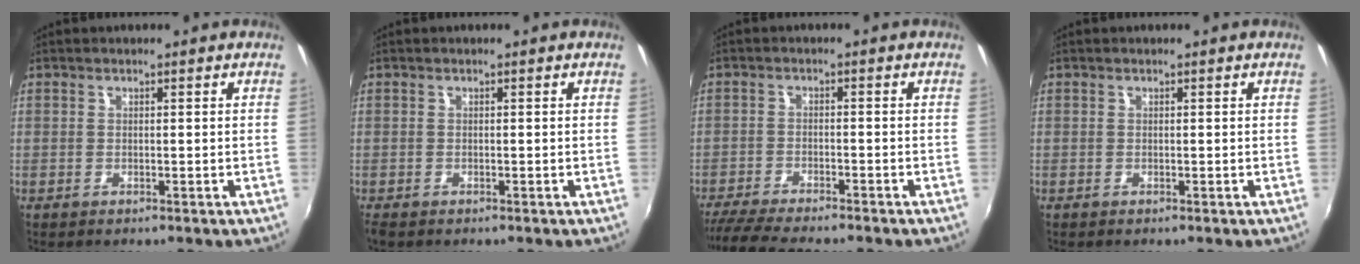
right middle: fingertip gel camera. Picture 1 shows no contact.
{"total": 0.9, "force": [-0.7, 0.4, 0.4], "torque": [-0.010, -0.006, -0.013]}
{"total": 9.7, "force": [-8.6, 0.8, 4.4], "torque": [-0.106, -0.024, -0.143]}
{"total": 0.0}